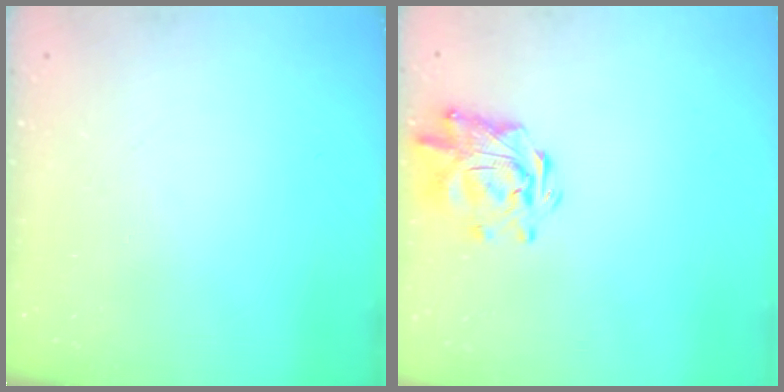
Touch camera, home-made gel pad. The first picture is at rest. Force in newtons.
{"total": 1.9, "press": 1.8, "slide": 0.6}